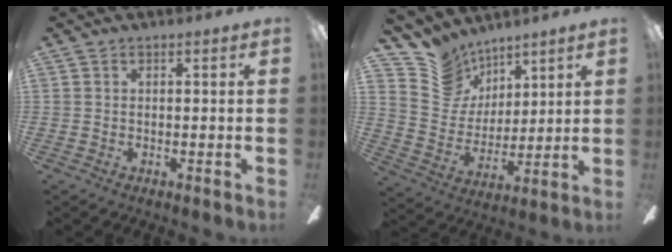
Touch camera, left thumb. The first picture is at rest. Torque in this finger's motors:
{"motor_torque": [-0.21, -0.32, -0.42, -0.32, -0.01]}